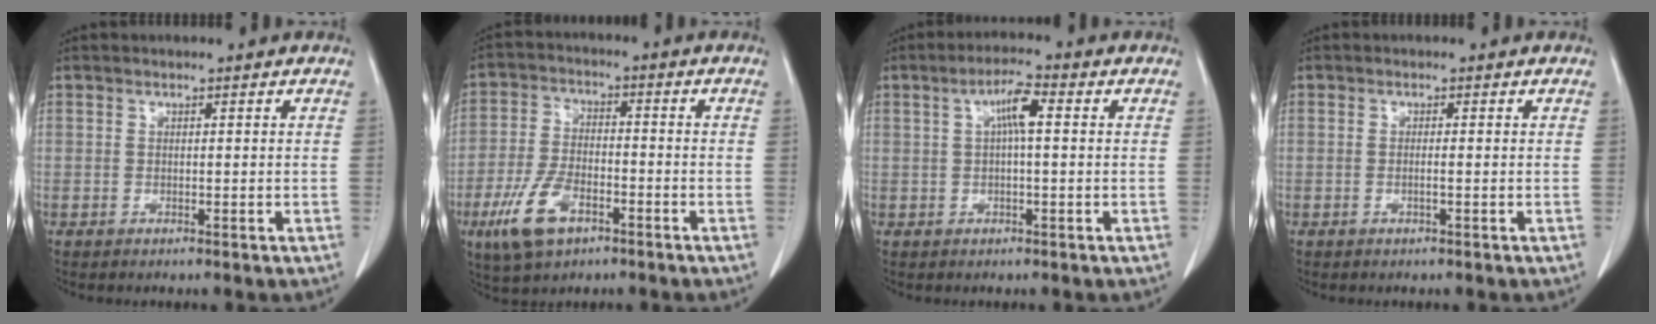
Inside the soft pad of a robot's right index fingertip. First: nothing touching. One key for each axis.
{"total": 9.5, "fx": -4.9, "fy": 4.4, "fz": 6.8, "tx": -0.155, "ty": -0.004, "tz": -0.087}
{"total": 4.5, "fx": 0.9, "fy": 0.6, "fz": 4.4, "tx": -0.081, "ty": 0.012, "tz": 0.013}
{"total": 0.8, "fx": -0.3, "fy": -0.1, "fz": 0.7, "tx": -0.015, "ty": 0.000, "tz": -0.003}